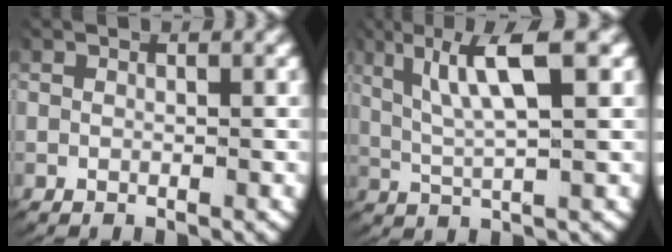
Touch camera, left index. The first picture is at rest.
{"total": 6.1, "force": [2.9, 1.6, 5.2], "torque": [-0.097, 0.007, 0.052]}